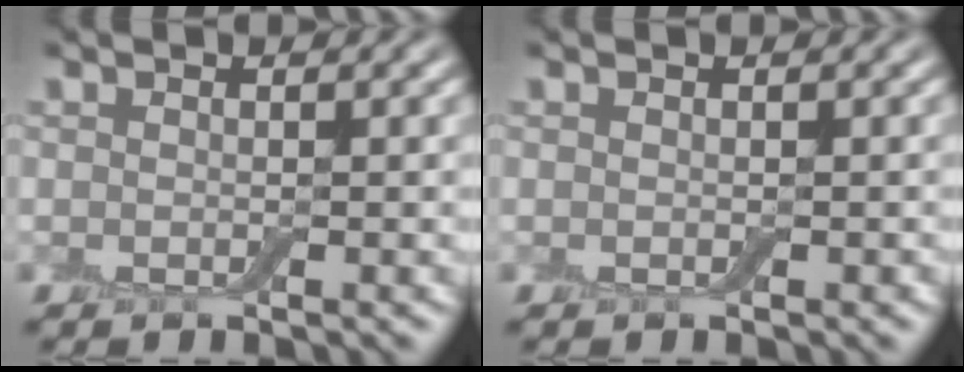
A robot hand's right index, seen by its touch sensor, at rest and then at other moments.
{"total": 0.0}